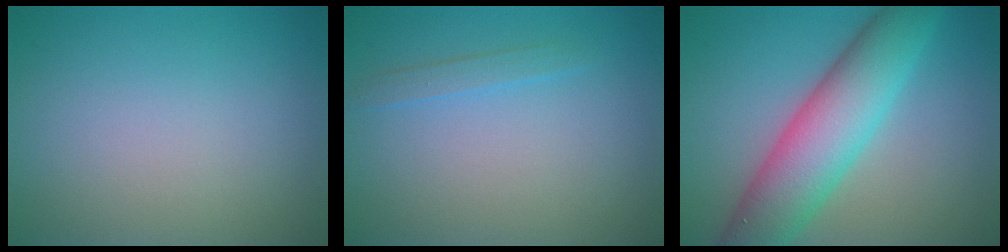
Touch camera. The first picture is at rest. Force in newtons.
{"total": 1.1, "press": 1.1, "slide": 0.1}
{"total": 8.4, "press": 8.4, "slide": 0.2}